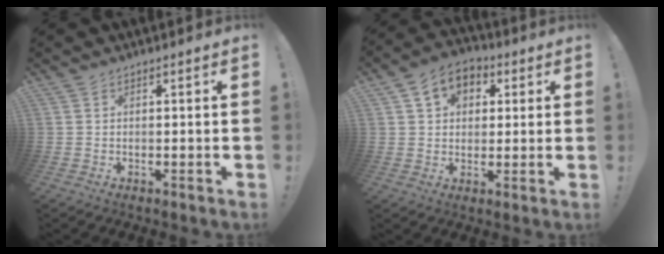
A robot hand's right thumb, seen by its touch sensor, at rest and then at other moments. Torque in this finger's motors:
{"motor_torque": [0.05, 0.13, 0.18, 0.17, 0.09]}